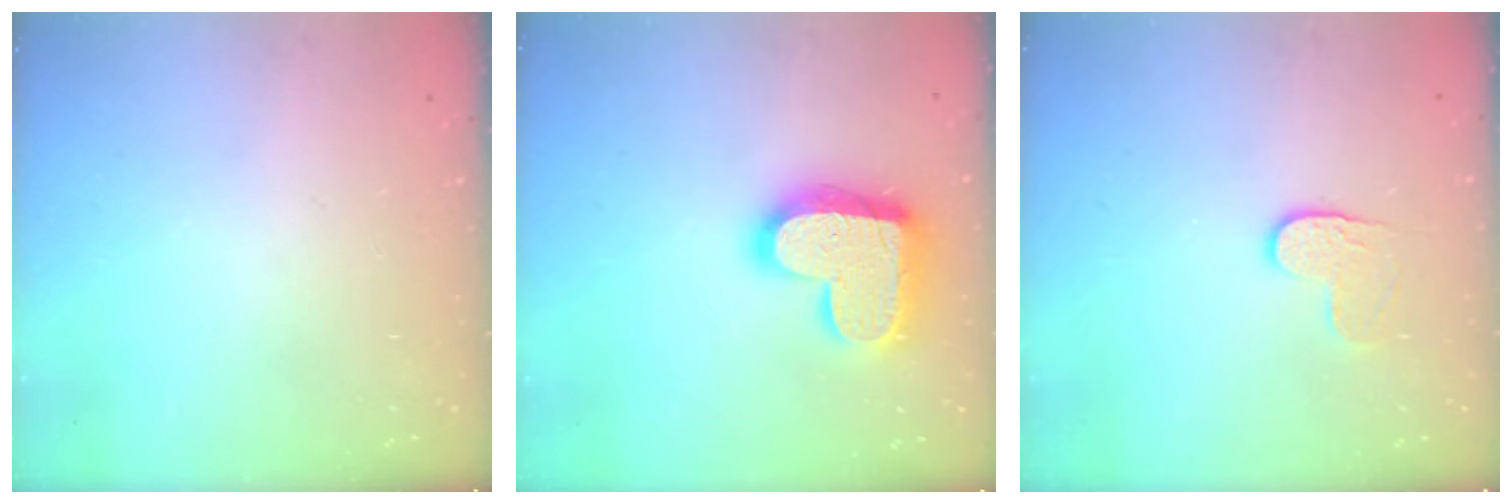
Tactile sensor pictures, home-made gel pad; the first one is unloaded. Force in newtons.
{"total": 19.2, "press": 19.2, "slide": 1.3}
{"total": 4.7, "press": 4.7, "slide": 0.2}